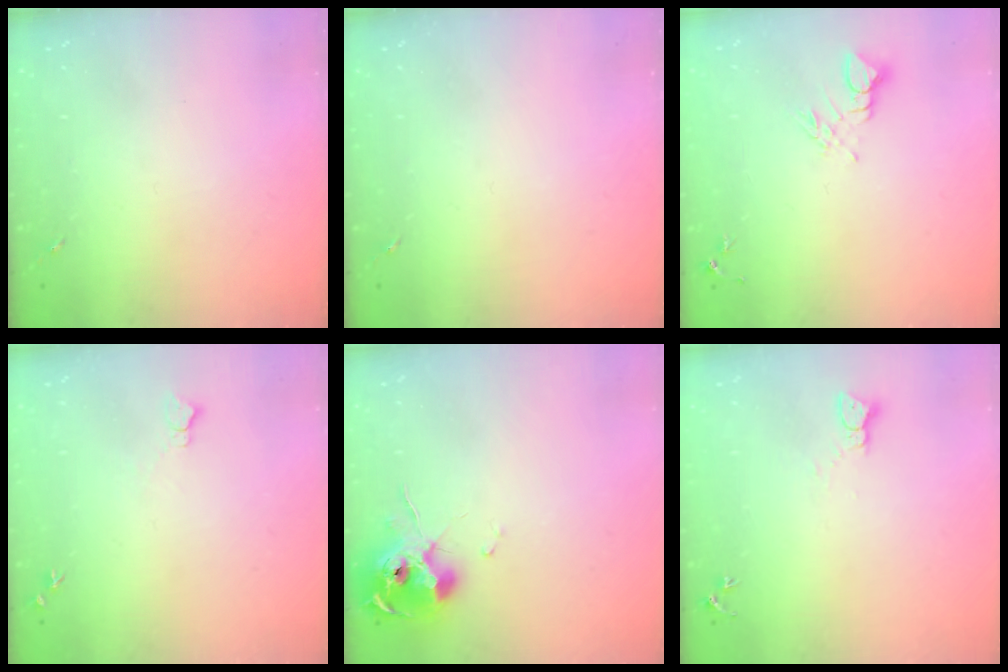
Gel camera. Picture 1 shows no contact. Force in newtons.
{"total": 0.0}
{"total": 6.6, "press": 6.6, "slide": 0.5}
{"total": 4.6, "press": 4.6, "slide": 0.6}
{"total": 12.9, "press": 12.9, "slide": 1.4}
{"total": 2.3, "press": 2.3, "slide": 0.2}